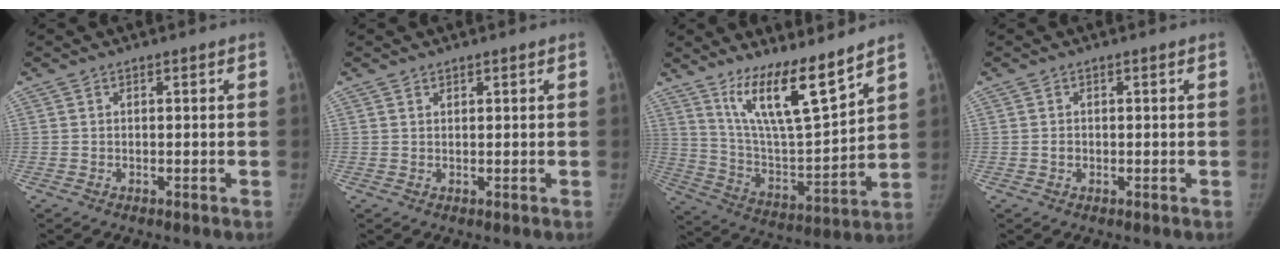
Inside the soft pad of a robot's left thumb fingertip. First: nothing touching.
{"total": 0.6, "force": [0.5, 0.2, 0.1], "torque": [-0.002, -0.005, 0.009]}
{"total": 15.5, "force": [11.2, 2.8, 10.4], "torque": [-0.162, -0.080, 0.214]}
{"total": 1.0, "force": [-0.1, 0.9, 0.5], "torque": [-0.006, 0.002, 0.000]}